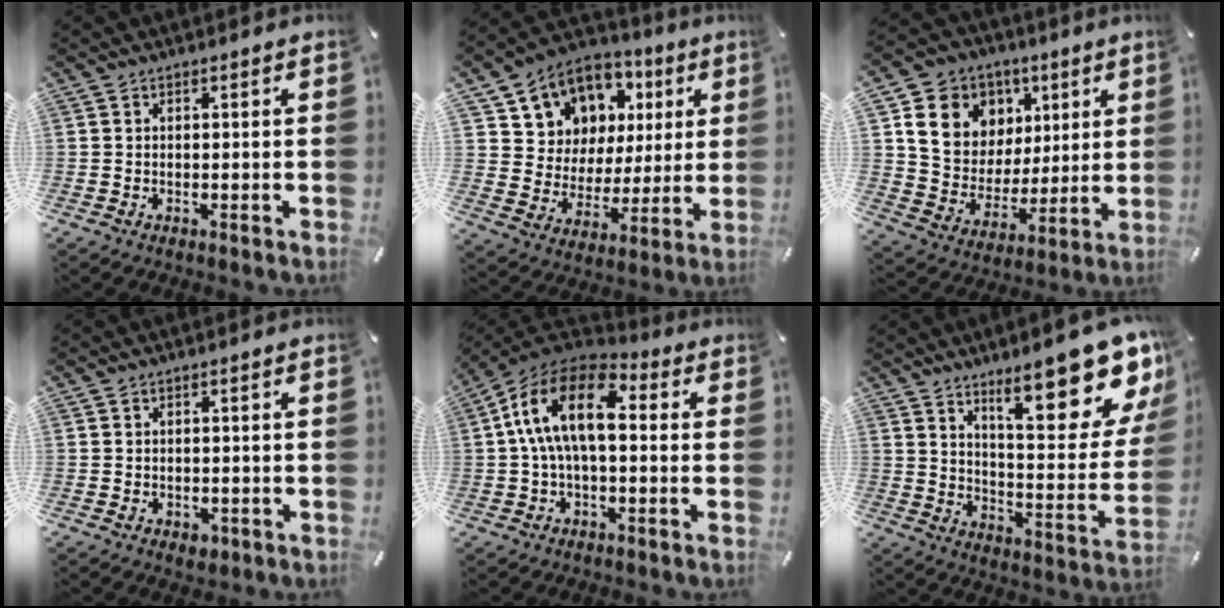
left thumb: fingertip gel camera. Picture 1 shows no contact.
{"total": 10.3, "force": [5.4, 8.8, 0.5], "torque": [-0.025, -0.057, 0.108]}
{"total": 13.8, "force": [5.9, 12.0, 3.5], "torque": [-0.064, -0.031, 0.120]}
{"total": 1.9, "force": [-0.7, 1.5, 1.0], "torque": [-0.009, 0.000, -0.013]}
{"total": 15.3, "force": [2.0, 8.2, 12.7], "torque": [-0.253, 0.004, 0.034]}
{"total": 21.6, "force": [14.2, 6.6, 14.9], "torque": [-0.200, -0.106, 0.228]}